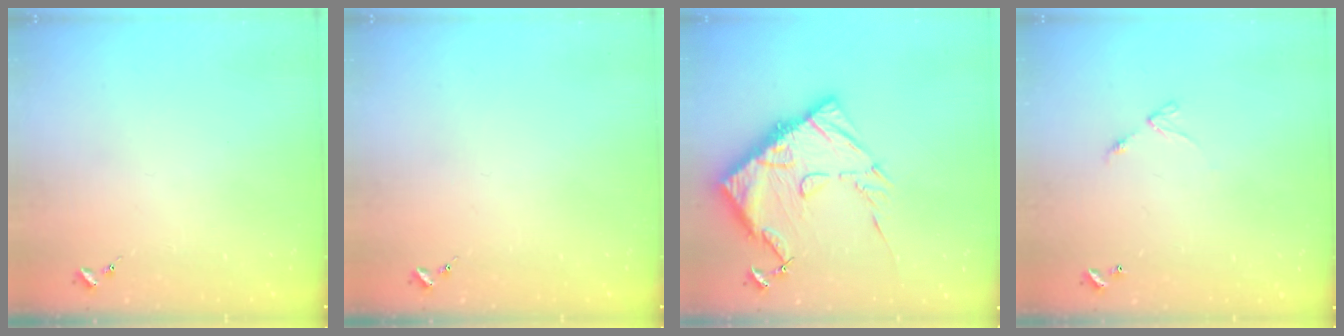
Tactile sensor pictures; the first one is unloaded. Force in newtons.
{"total": 0.0}
{"total": 18.0, "press": 17.9, "slide": 1.9}
{"total": 4.7, "press": 4.7, "slide": 0.4}